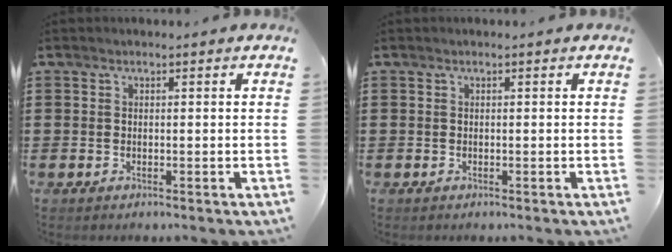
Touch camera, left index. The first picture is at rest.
{"total": 0.0}